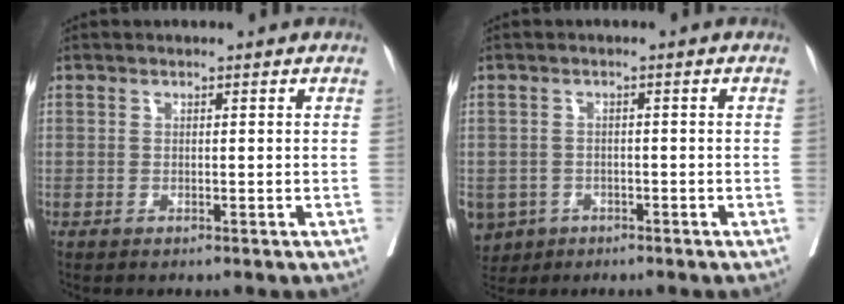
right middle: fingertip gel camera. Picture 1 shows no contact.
{"total": 7.2, "force": [-3.8, 5.9, 1.6], "torque": [-0.050, 0.001, -0.057]}